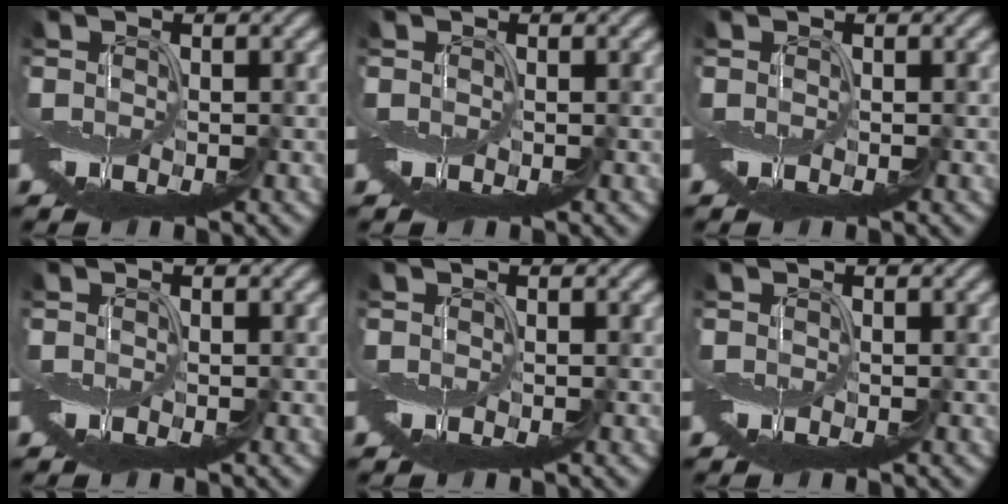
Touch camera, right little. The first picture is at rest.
{"total": 0.0}
{"total": 0.0}
{"total": 0.0}
{"total": 0.0}
{"total": 0.0}